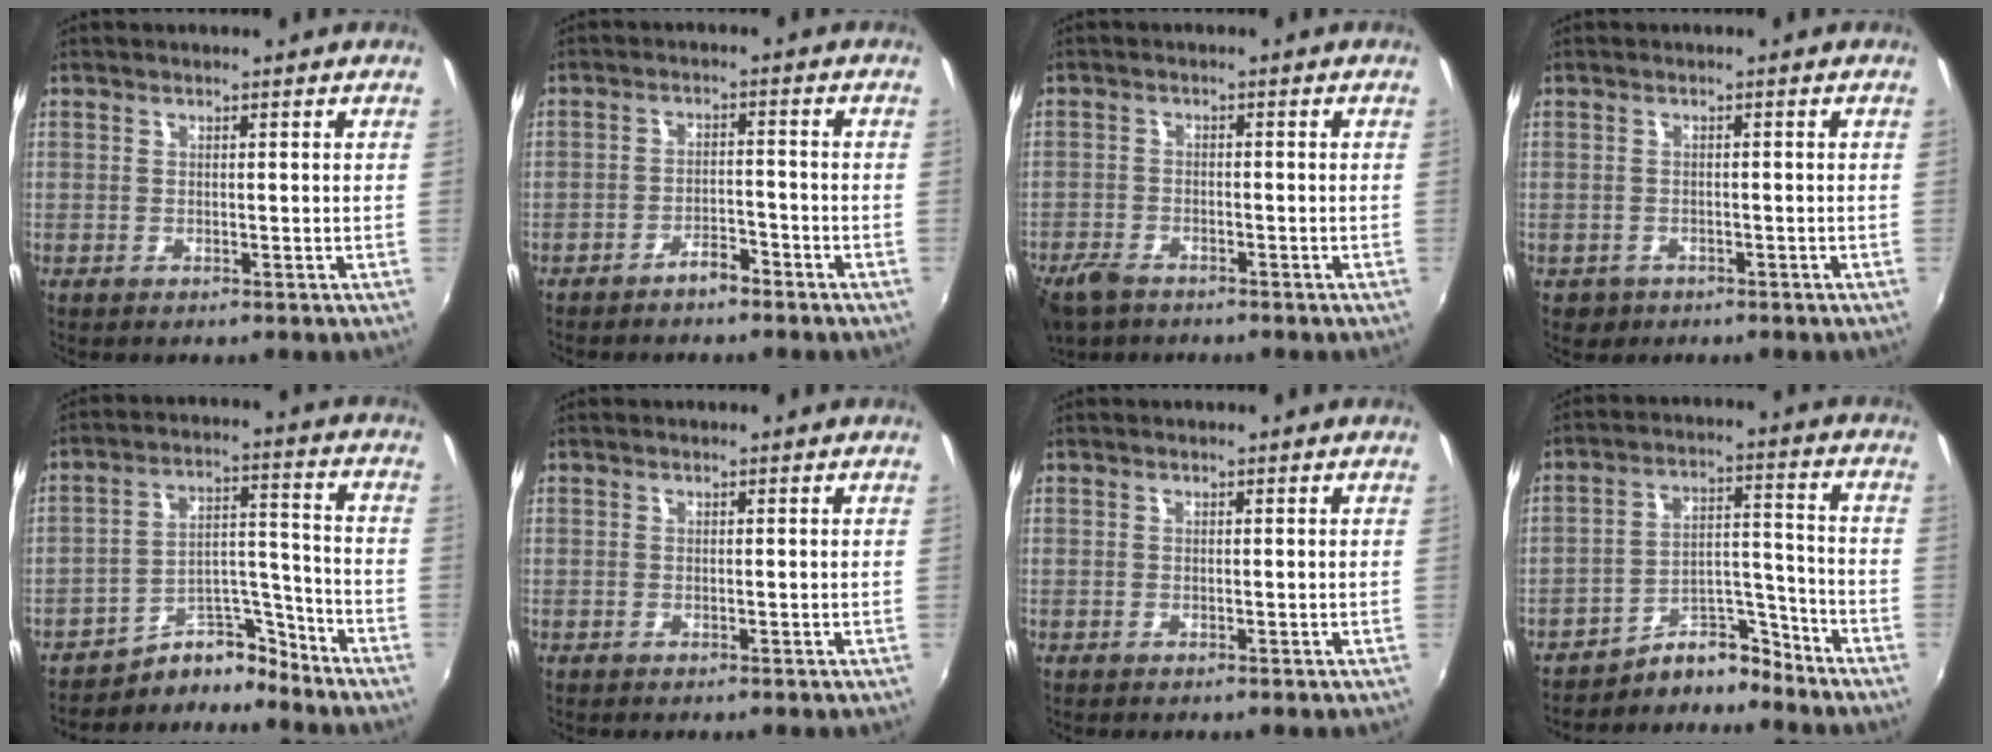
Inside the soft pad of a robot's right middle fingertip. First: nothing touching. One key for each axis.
{"total": 3.4, "fx": -2.9, "fy": 0.9, "fz": 1.4, "tx": -0.040, "ty": 0.005, "tz": -0.046}
{"total": 6.1, "fx": -4.6, "fy": 2.8, "fz": 2.7, "tx": -0.081, "ty": -0.016, "tz": -0.089}
{"total": 2.8, "fx": -1.3, "fy": 2.3, "fz": 0.8, "tx": -0.025, "ty": -0.002, "tz": -0.015}
{"total": 8.2, "fx": -7.8, "fy": 2.3, "fz": 0.2, "tx": 0.001, "ty": 0.052, "tz": -0.137}
{"total": 0.0}
{"total": 0.0}
{"total": 7.4, "fx": -7.1, "fy": 1.9, "fz": 0.5, "tx": -0.006, "ty": 0.039, "tz": -0.124}